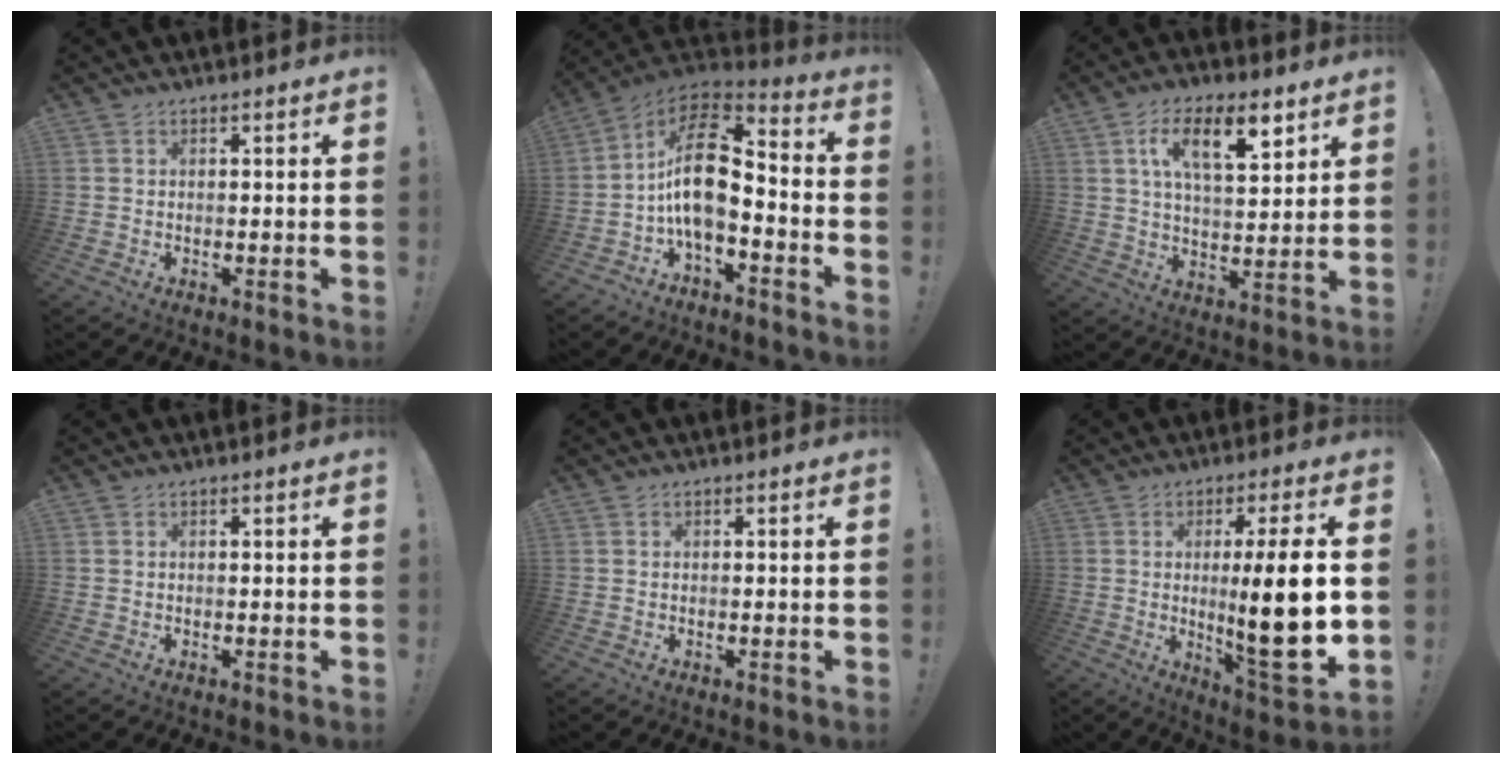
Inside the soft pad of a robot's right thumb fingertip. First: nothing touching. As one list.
[{"total": 16.3, "force": [-0.9, 8.6, 13.8], "torque": [-0.252, 0.017, -0.009]}, {"total": 13.7, "force": [6.6, 5.2, 10.8], "torque": [-0.169, -0.015, 0.108]}, {"total": 0.0}, {"total": 0.0}, {"total": 16.9, "force": [0.6, 2.1, 16.8], "torque": [-0.269, -0.024, 0.002]}]